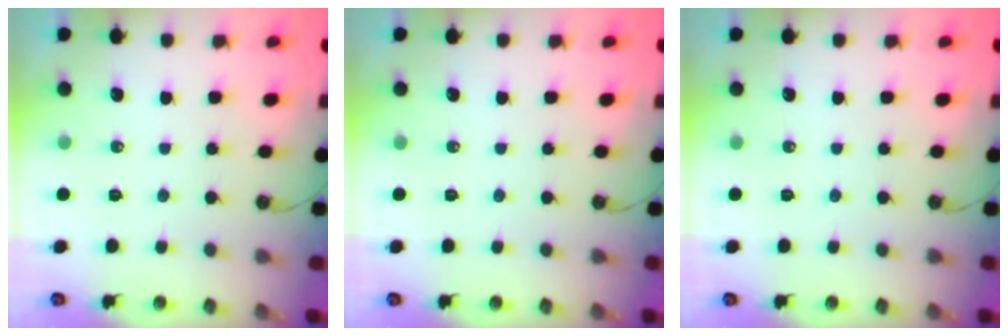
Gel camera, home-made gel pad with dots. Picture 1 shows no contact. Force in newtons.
{"total": 0.0}
{"total": 0.0}